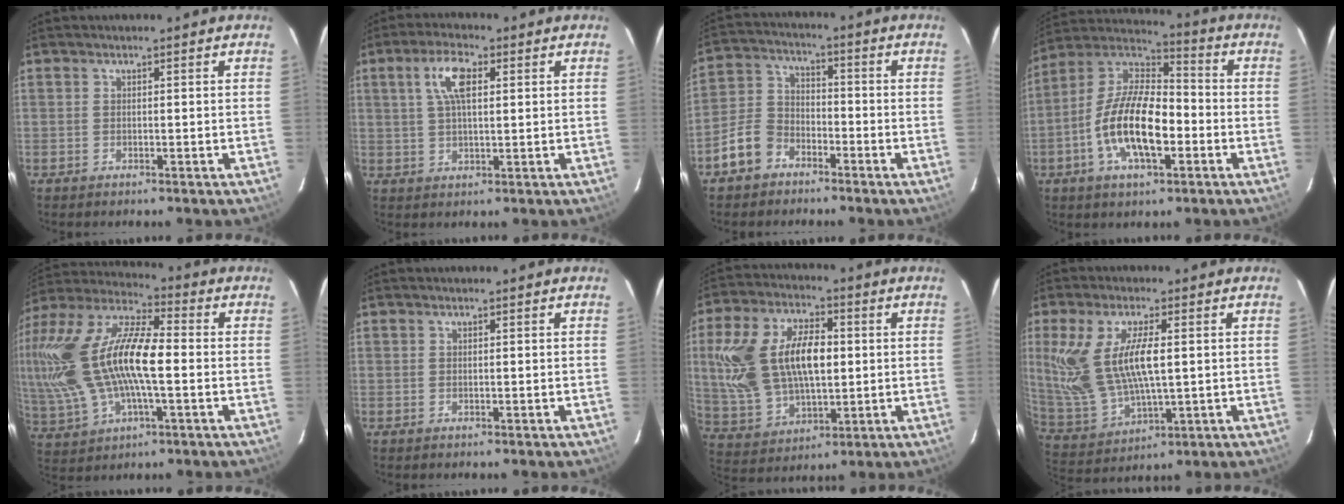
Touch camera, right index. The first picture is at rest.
{"total": 7.0, "force": [2.4, 2.6, 6.0], "torque": [-0.112, 0.013, 0.046]}
{"total": 8.1, "force": [-5.2, 5.5, 3.1], "torque": [-0.078, 0.027, -0.095]}
{"total": 16.3, "force": [-4.7, 6.5, 14.2], "torque": [-0.283, 0.001, -0.090]}
{"total": 24.7, "force": [0.8, 11.2, 22.0], "torque": [-0.455, 0.002, 0.020]}
{"total": 0.0}
{"total": 21.0, "force": [2.6, 12.4, 16.7], "torque": [-0.353, 0.019, 0.064]}
{"total": 15.7, "force": [2.8, 6.7, 14.0], "torque": [-0.281, -0.007, 0.073]}